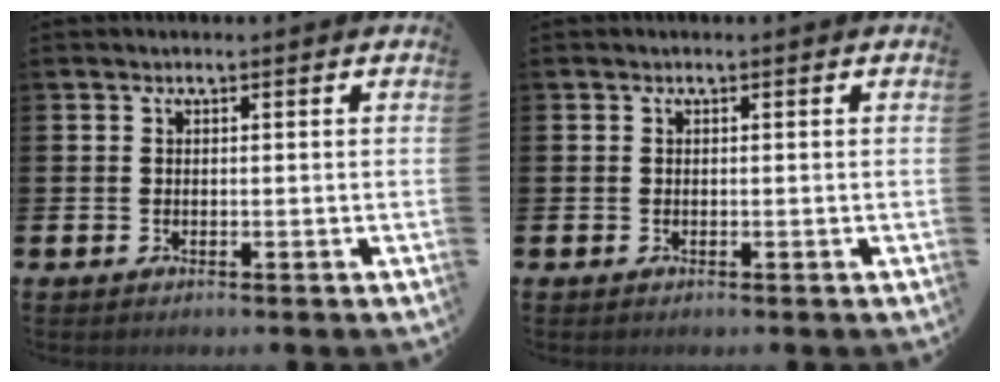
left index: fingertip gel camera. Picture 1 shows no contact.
{"total": 0.0}